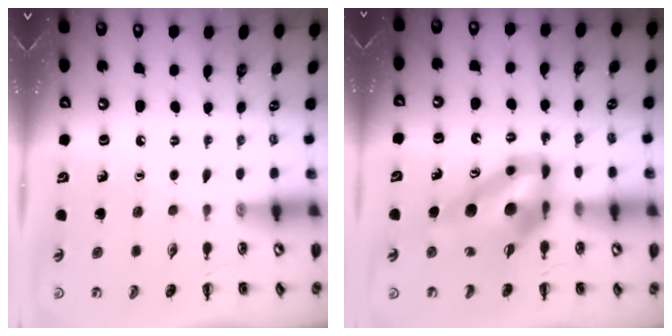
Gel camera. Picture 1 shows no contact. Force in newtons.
{"total": 12.9, "press": 12.1, "slide": 4.5}